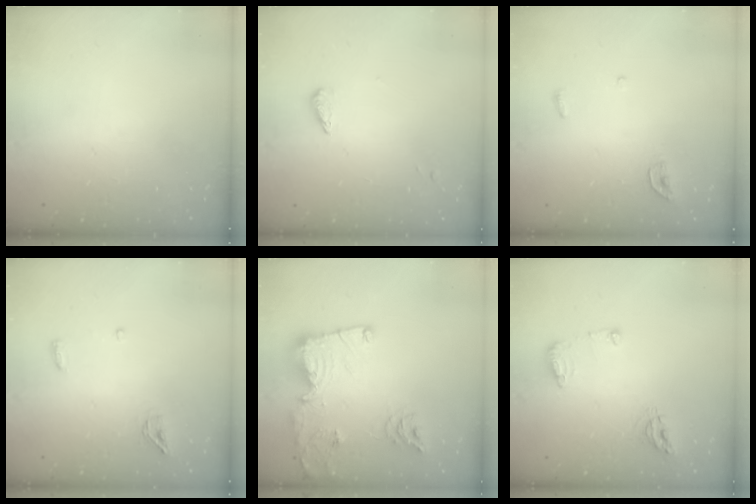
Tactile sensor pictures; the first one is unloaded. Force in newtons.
{"total": 3.4, "press": 3.4, "slide": 0.5}
{"total": 4.3, "press": 4.3, "slide": 0.4}
{"total": 6.3, "press": 5.0, "slide": 3.9}
{"total": 16.5, "press": 16.5, "slide": 1.7}
{"total": 8.1, "press": 8.1, "slide": 0.9}